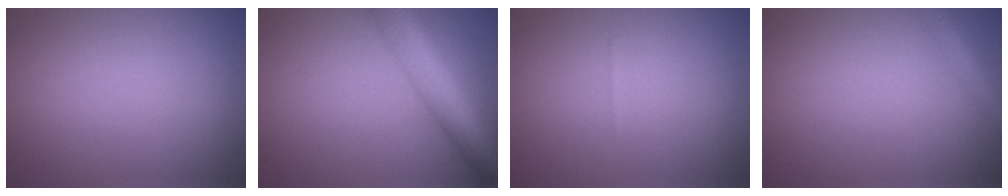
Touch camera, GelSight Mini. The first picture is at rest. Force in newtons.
{"total": 8.0, "press": 8.0, "slide": 0.4}
{"total": 0.0}
{"total": 2.5, "press": 2.5, "slide": 0.1}